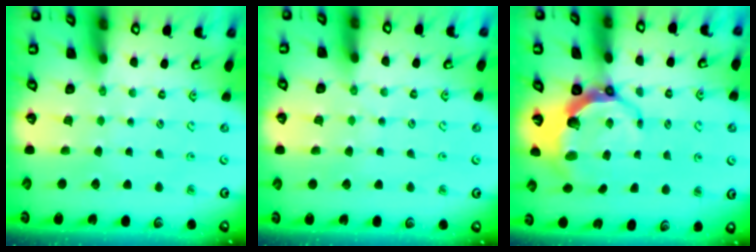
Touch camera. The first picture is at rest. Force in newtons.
{"total": 2.7, "press": 2.7, "slide": 0.5}
{"total": 8.0, "press": 6.4, "slide": 4.8}